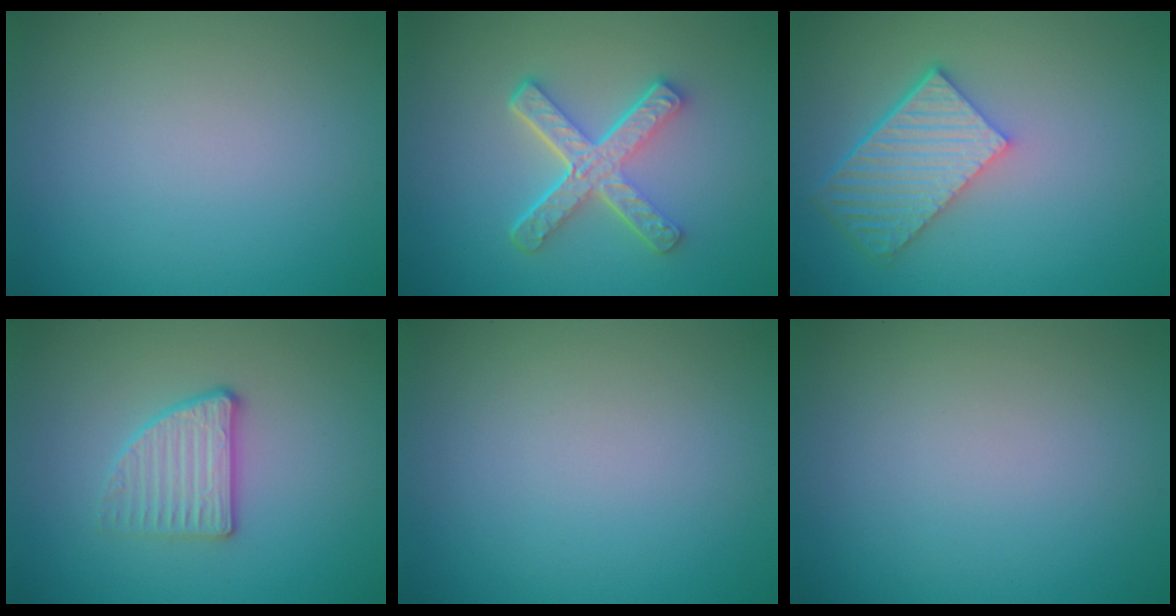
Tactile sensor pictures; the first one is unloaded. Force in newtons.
{"total": 5.3, "press": 3.7, "slide": 3.8}
{"total": 5.7, "press": 4.3, "slide": 3.8}
{"total": 2.7, "press": 2.4, "slide": 1.1}
{"total": 0.0}
{"total": 0.0}